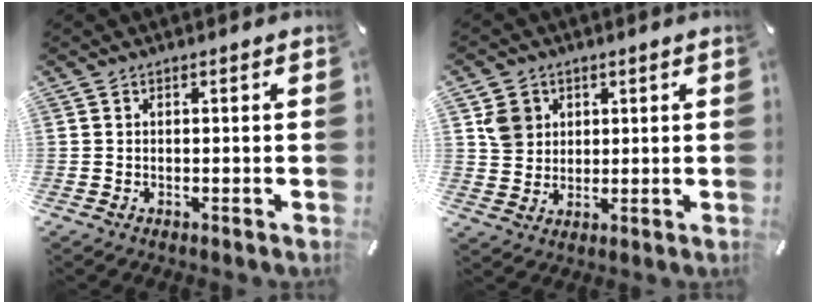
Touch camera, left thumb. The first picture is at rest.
{"total": 5.6, "force": [2.0, 5.2, 1.0], "torque": [-0.021, 0.004, 0.038]}